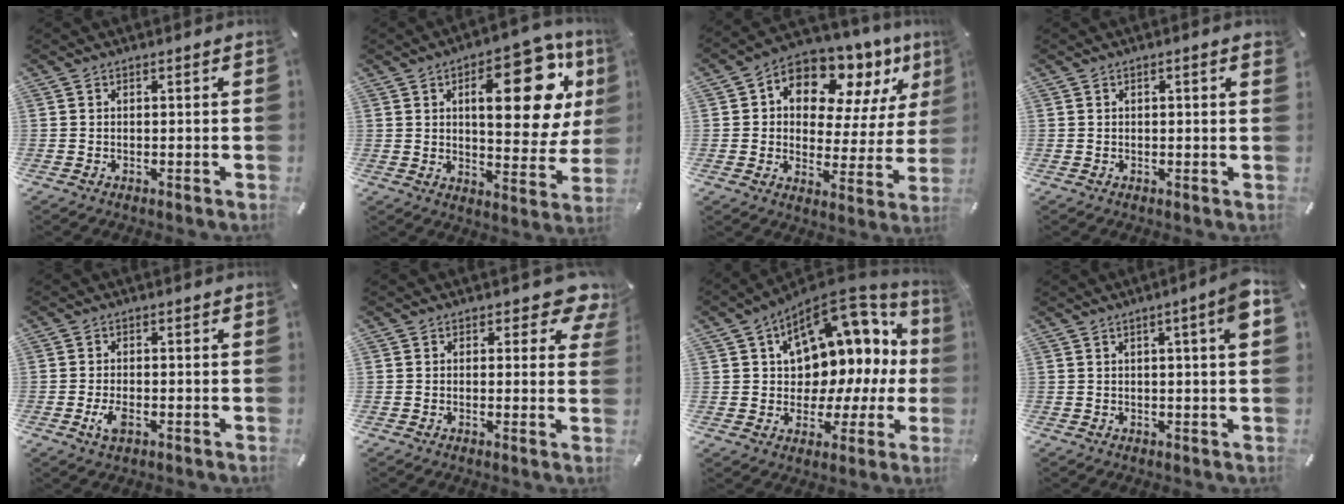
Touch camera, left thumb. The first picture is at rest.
{"total": 22.9, "force": [8.4, 10.0, 18.8], "torque": [-0.245, -0.039, 0.123]}
{"total": 12.0, "force": [8.7, 6.9, 4.6], "torque": [-0.085, -0.079, 0.157]}
{"total": 1.4, "force": [0.3, 0.2, 1.3], "torque": [-0.024, 0.001, 0.005]}
{"total": 3.4, "force": [-1.4, 1.6, 2.7], "torque": [-0.065, -0.001, -0.027]}
{"total": 5.6, "force": [3.2, 3.2, 3.3], "torque": [-0.027, -0.018, 0.048]}
{"total": 13.6, "force": [6.8, 9.3, 7.3], "torque": [-0.093, -0.079, 0.119]}
{"total": 6.5, "force": [2.3, 0.5, 6.0], "torque": [-0.092, -0.009, 0.033]}